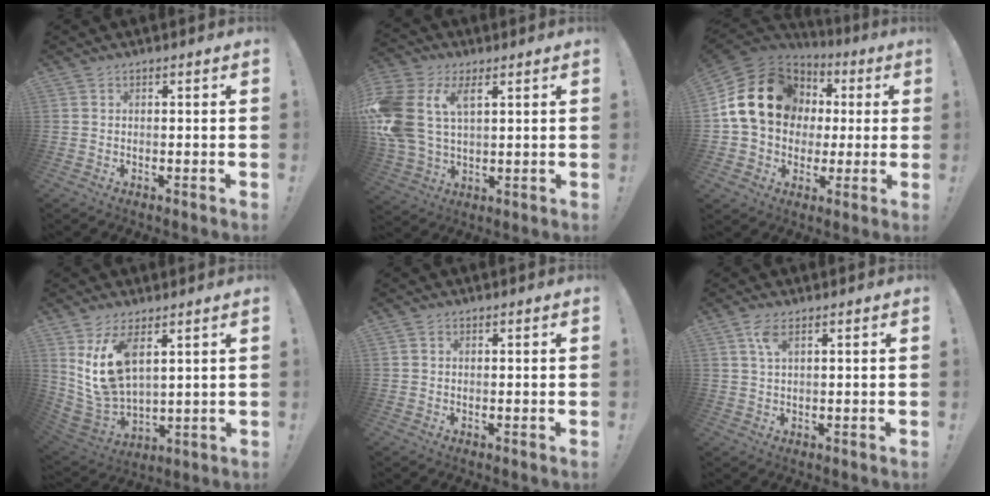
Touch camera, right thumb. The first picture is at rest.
{"total": 14.8, "force": [5.2, 9.6, 10.0], "torque": [-0.235, -0.021, 0.097]}
{"total": 20.9, "force": [4.6, 16.2, 12.5], "torque": [-0.204, -0.004, 0.103]}
{"total": 13.8, "force": [6.8, 6.9, 9.9], "torque": [-0.204, -0.040, 0.126]}
{"total": 0.5, "force": [0.0, 0.5, 0.1], "torque": [-0.005, 0.003, 0.000]}
{"total": 4.1, "force": [1.8, 1.4, 3.4], "torque": [-0.055, -0.005, 0.029]}